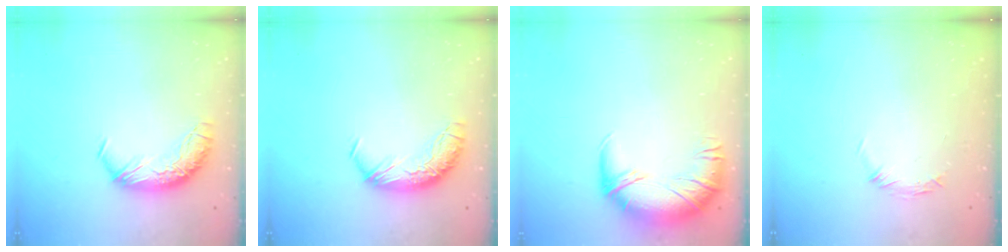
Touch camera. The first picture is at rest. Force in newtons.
{"total": 0.0}
{"total": 2.8, "press": 1.4, "slide": 2.5}
{"total": 5.9, "press": 5.8, "slide": 1.0}